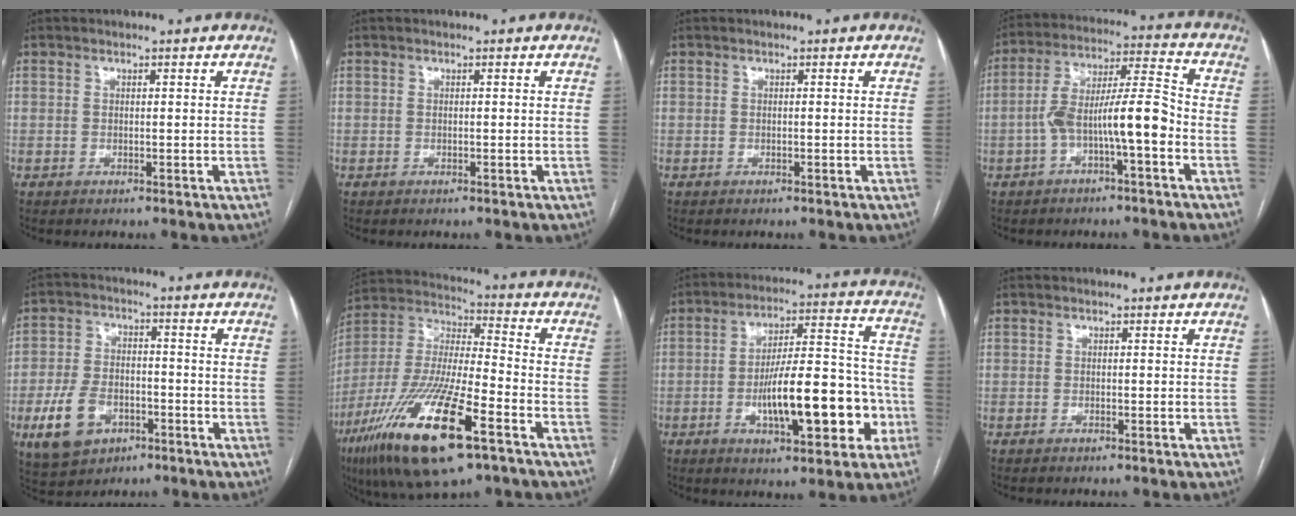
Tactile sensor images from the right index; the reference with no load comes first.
{"total": 0.0}
{"total": 0.0}
{"total": 10.9, "force": [-3.5, 1.4, 10.2], "torque": [-0.185, 0.036, -0.058]}
{"total": 9.7, "force": [-4.1, 6.5, 5.9], "torque": [-0.131, 0.005, -0.065]}
{"total": 21.8, "force": [-11.3, 3.9, 18.3], "torque": [-0.388, -0.045, -0.204]}
{"total": 16.4, "force": [-4.9, 4.7, 15.0], "torque": [-0.233, 0.026, -0.070]}
{"total": 0.0}